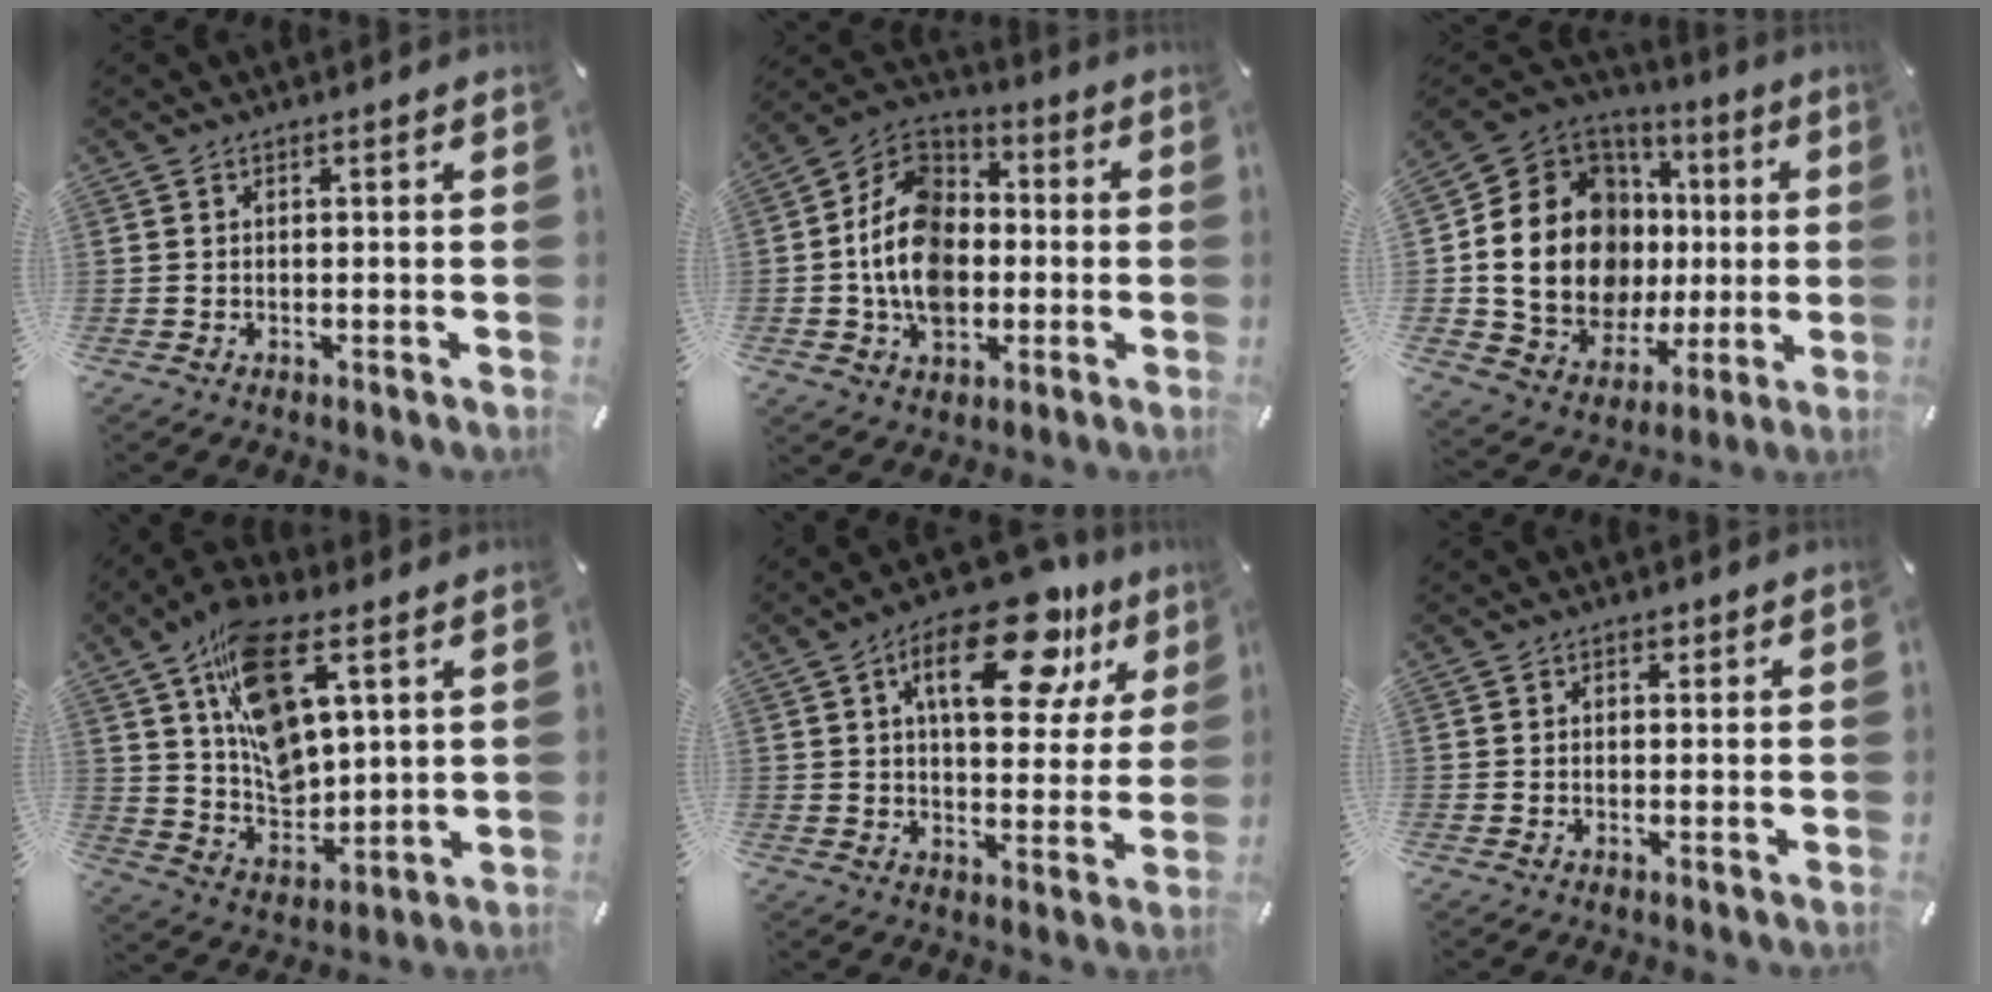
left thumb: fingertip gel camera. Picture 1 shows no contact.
{"total": 15.2, "force": [-3.3, 11.8, 9.1], "torque": [-0.203, 0.024, -0.065]}
{"total": 19.3, "force": [1.2, 15.1, 12.0], "torque": [-0.252, -0.036, 0.032]}
{"total": 16.4, "force": [7.9, 9.1, 11.1], "torque": [-0.196, -0.026, 0.145]}
{"total": 19.6, "force": [10.4, 9.4, 13.7], "torque": [-0.198, -0.046, 0.168]}
{"total": 1.2, "force": [0.4, 1.0, 0.3], "torque": [0.001, 0.001, 0.005]}